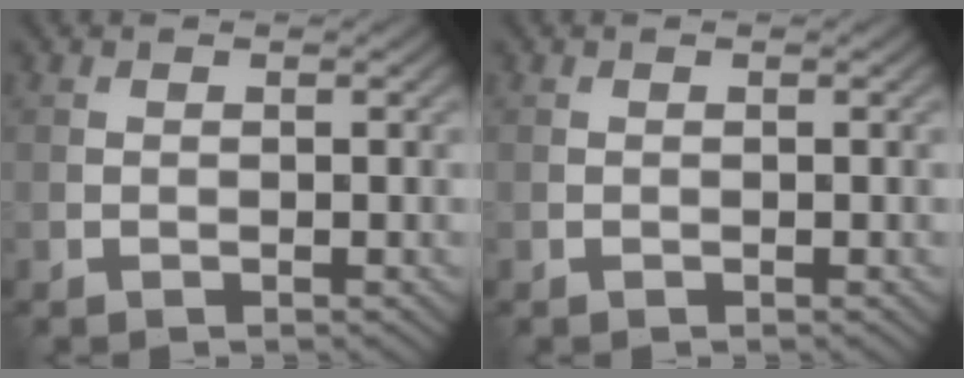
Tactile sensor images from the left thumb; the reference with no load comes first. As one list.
[{"total": 0.0}]